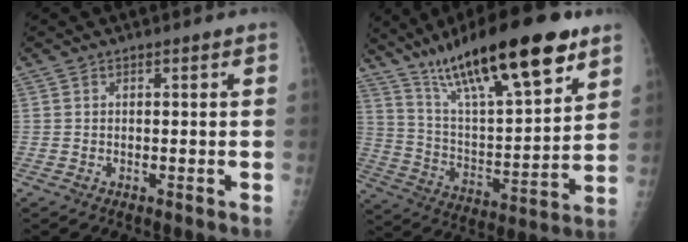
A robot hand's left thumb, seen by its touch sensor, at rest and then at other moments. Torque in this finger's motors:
{"motor_torque": [1.20, 1.21, 1.45, -1.32, 0.18]}